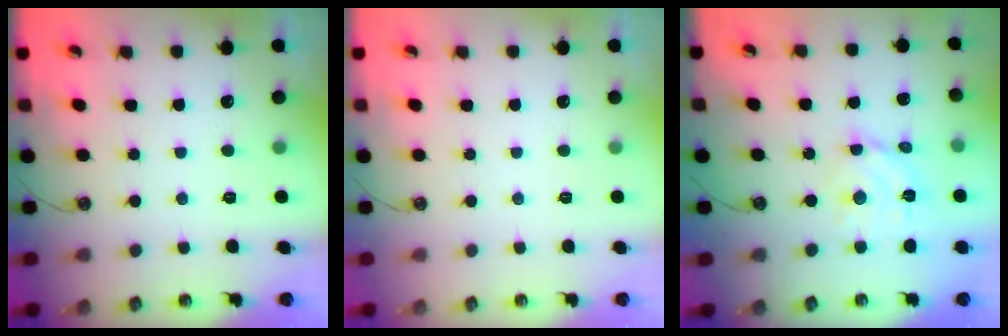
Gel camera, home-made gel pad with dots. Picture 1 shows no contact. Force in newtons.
{"total": 0.0}
{"total": 8.7, "press": 8.7, "slide": 0.5}